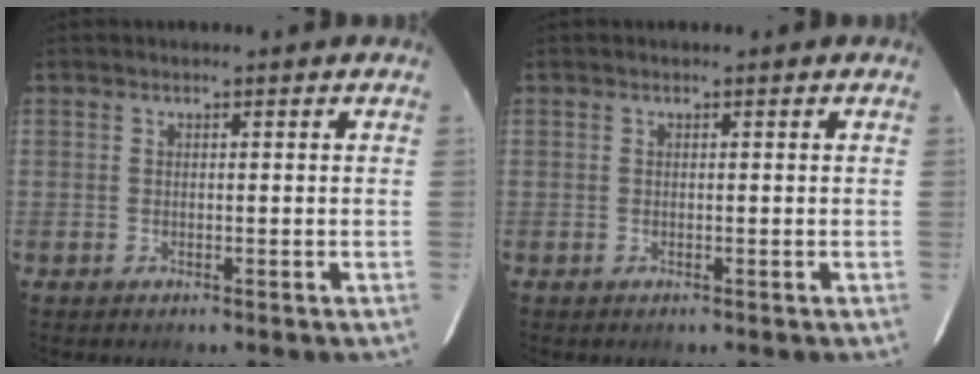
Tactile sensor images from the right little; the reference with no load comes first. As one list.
[{"total": 0.0}]